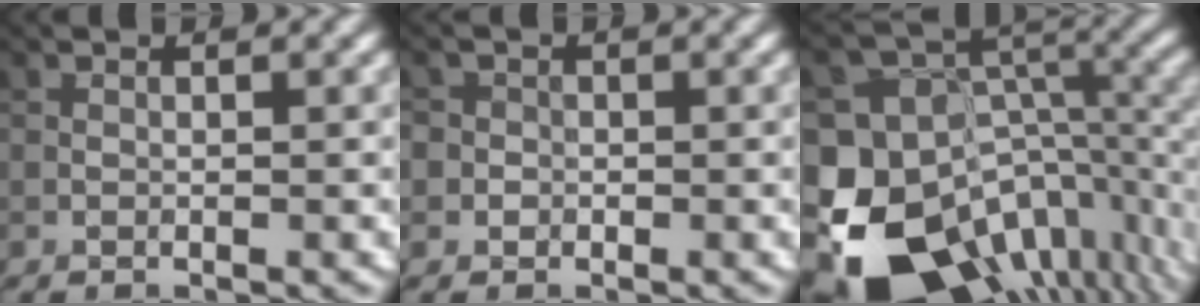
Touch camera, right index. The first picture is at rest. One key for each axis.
{"total": 2.4, "fx": -0.2, "fy": 2.3, "fz": 0.5, "tx": 0.010, "ty": 0.015, "tz": -0.024}
{"total": 17.6, "fx": -9.6, "fy": 12.5, "fz": 7.8, "tx": -0.164, "ty": -0.029, "tz": -0.125}